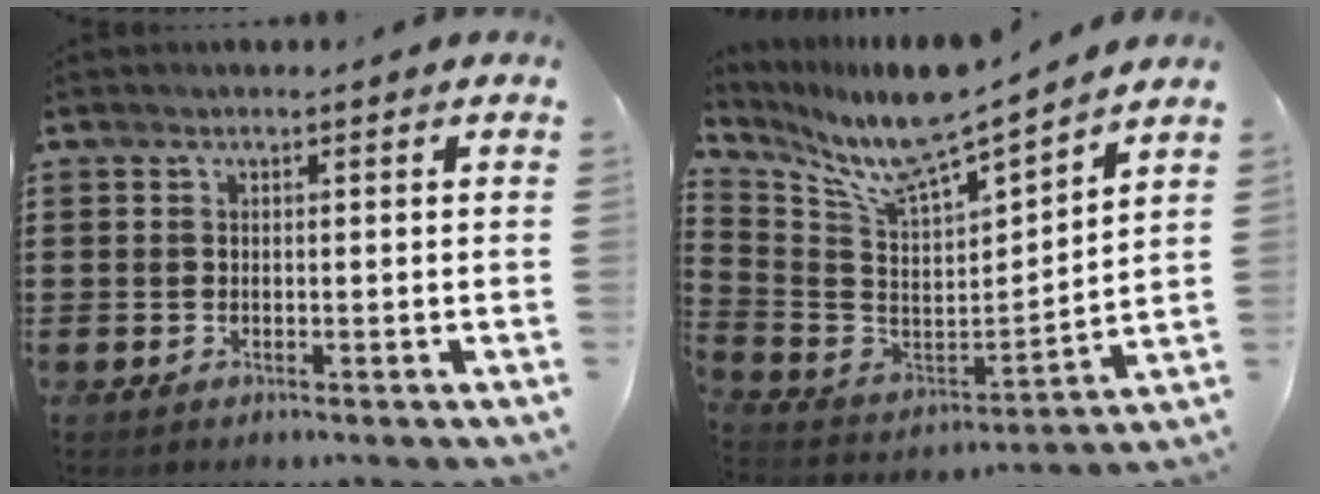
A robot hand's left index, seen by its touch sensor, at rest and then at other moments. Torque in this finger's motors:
{"motor_torque": [2.14, 0.00, 0.36, 0.21]}